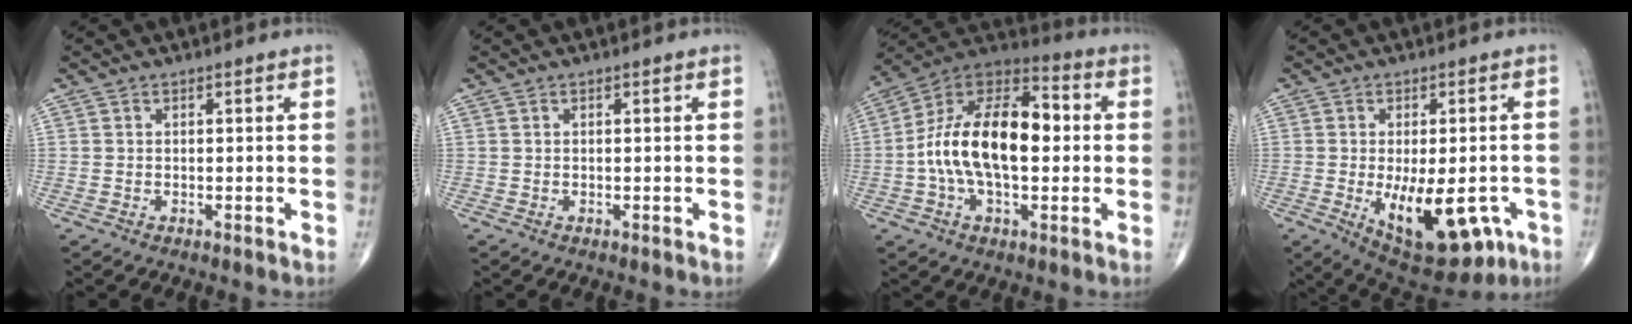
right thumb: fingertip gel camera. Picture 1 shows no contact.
{"total": 0.0}
{"total": 19.9, "force": [0.0, 10.6, 16.9], "torque": [-0.290, 0.037, -0.008]}
{"total": 16.1, "force": [-5.0, 7.7, 13.3], "torque": [-0.182, -0.005, -0.050]}